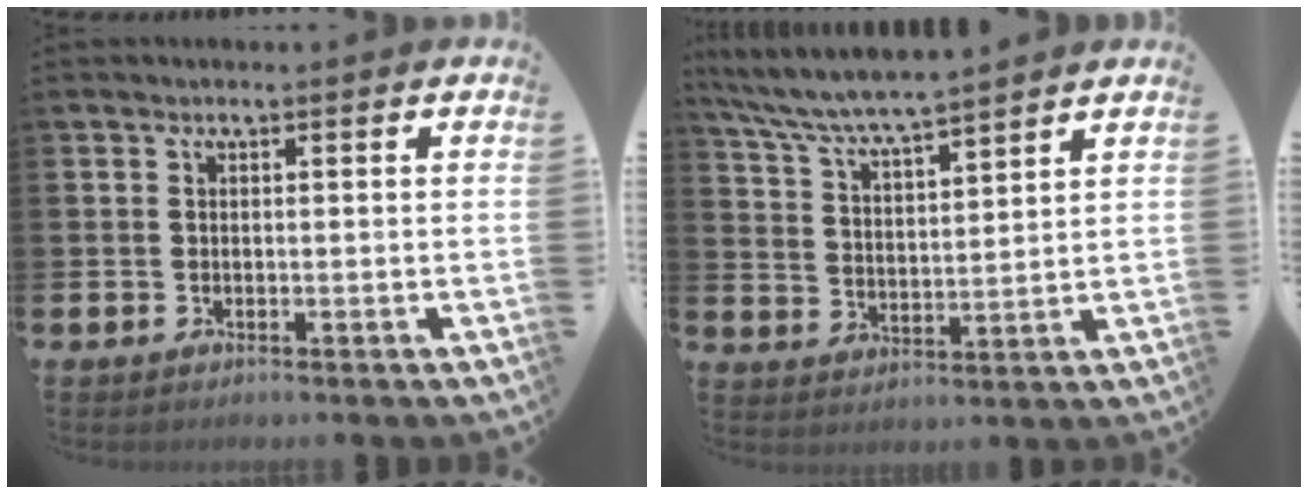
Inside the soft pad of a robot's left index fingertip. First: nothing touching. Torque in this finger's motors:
{"motor_torque": [0.10, -0.27, 0.93, 0.21]}